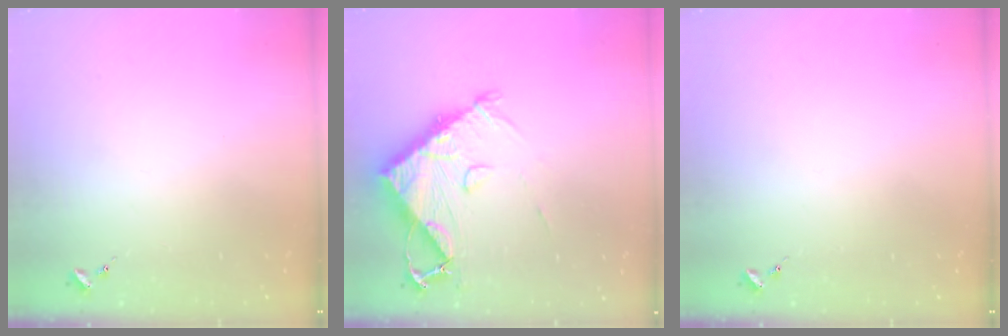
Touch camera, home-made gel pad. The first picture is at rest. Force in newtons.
{"total": 10.6, "press": 10.5, "slide": 1.0}
{"total": 0.0}